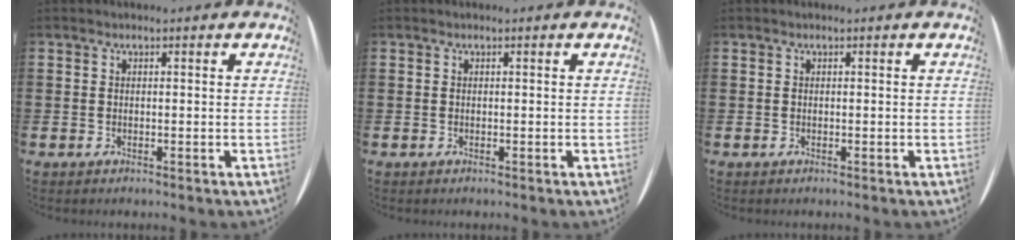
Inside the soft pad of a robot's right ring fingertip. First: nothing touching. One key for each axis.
{"total": 0.0}
{"total": 0.0}